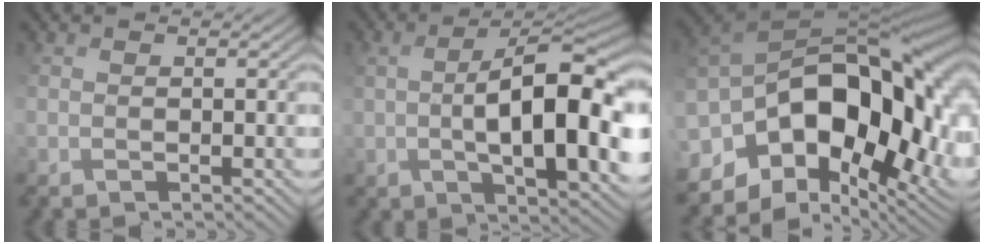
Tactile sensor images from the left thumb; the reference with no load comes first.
{"total": 11.3, "force": [-0.3, 4.6, 10.3], "torque": [-0.164, 0.001, 0.013]}
{"total": 18.8, "force": [-2.1, 12.5, 13.9], "torque": [-0.272, -0.020, -0.015]}